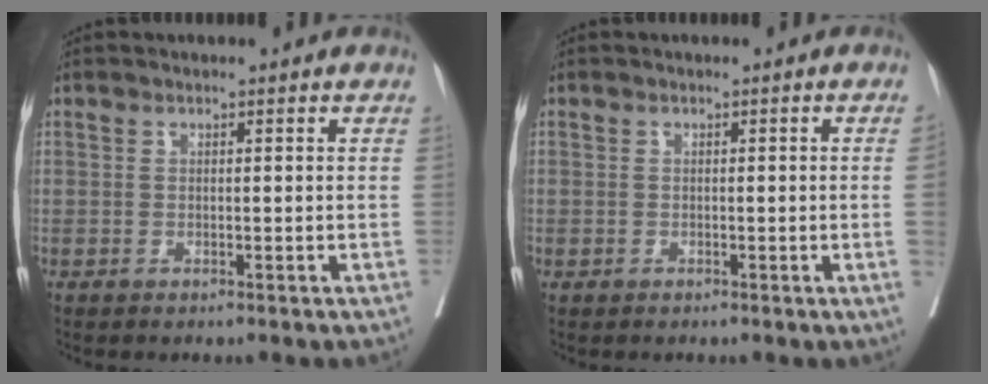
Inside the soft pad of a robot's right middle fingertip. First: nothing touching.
{"total": 0.9, "force": [-0.2, -0.2, 0.9], "torque": [-0.009, 0.002, -0.003]}